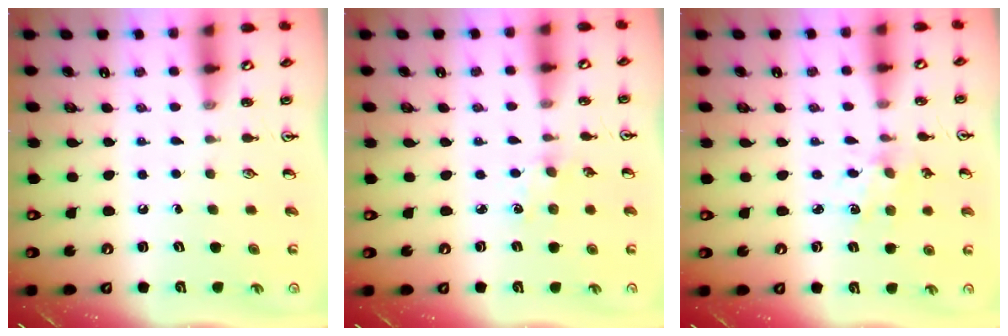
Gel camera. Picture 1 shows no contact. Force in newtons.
{"total": 3.7, "press": 3.7, "slide": 0.5}
{"total": 2.3, "press": 2.3, "slide": 0.4}